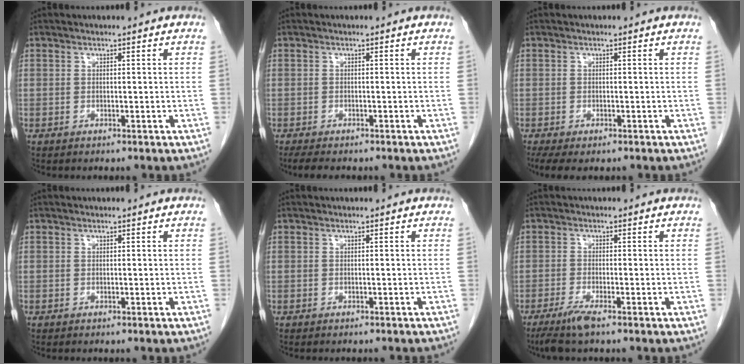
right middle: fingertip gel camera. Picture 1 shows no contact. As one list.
[{"total": 4.0, "force": [-3.3, 1.2, 2.0], "torque": [-0.034, -0.011, -0.046]}, {"total": 4.9, "force": [-3.5, 2.0, 2.9], "torque": [-0.049, -0.013, -0.054]}, {"total": 0.0}, {"total": 2.4, "force": [-2.2, 0.4, 0.8], "torque": [-0.013, -0.002, -0.025]}, {"total": 3.7, "force": [-2.6, 0.0, 2.7], "torque": [-0.057, -0.011, -0.053]}]